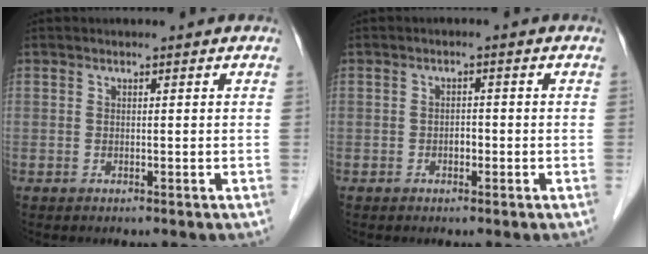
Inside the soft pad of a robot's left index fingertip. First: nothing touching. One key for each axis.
{"total": 1.4, "fx": -0.6, "fy": 0.8, "fz": 1.0, "tx": -0.013, "ty": 0.004, "tz": -0.010}